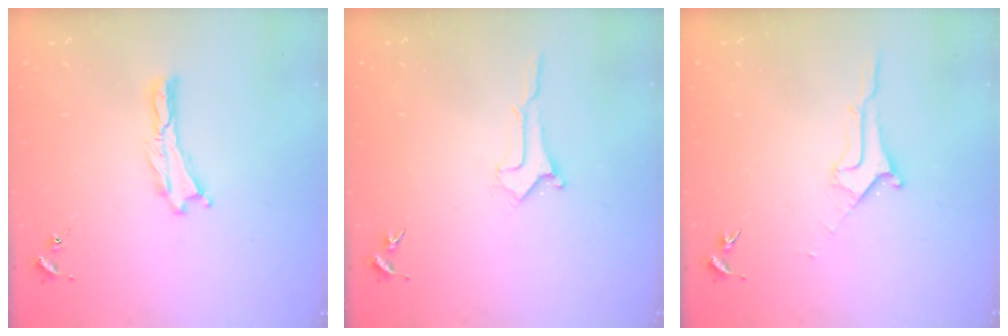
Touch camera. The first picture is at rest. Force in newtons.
{"total": 1.0, "press": 1.0, "slide": 0.0}
{"total": 1.8, "press": 1.7, "slide": 0.2}